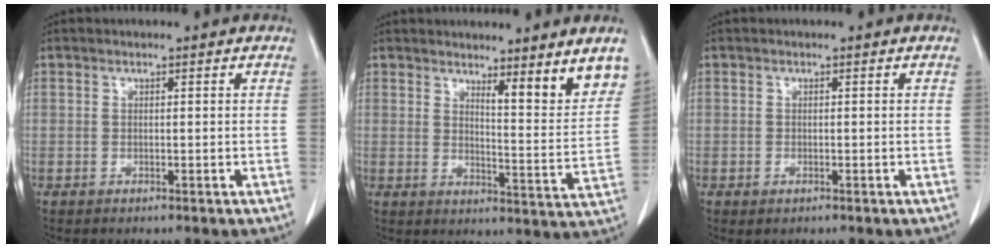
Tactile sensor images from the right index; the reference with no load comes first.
{"total": 7.8, "force": [5.9, 0.2, 5.1], "torque": [-0.060, -0.031, 0.080]}
{"total": 0.8, "force": [-0.5, 0.4, 0.5], "torque": [-0.008, -0.001, -0.003]}